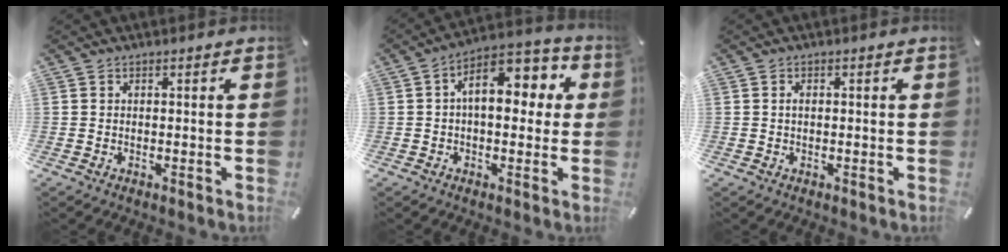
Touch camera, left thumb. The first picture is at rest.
{"total": 11.9, "force": [2.6, 6.8, 9.4], "torque": [-0.132, -0.009, 0.042]}
{"total": 1.2, "force": [0.0, 0.6, 1.0], "torque": [-0.020, 0.003, -0.001]}